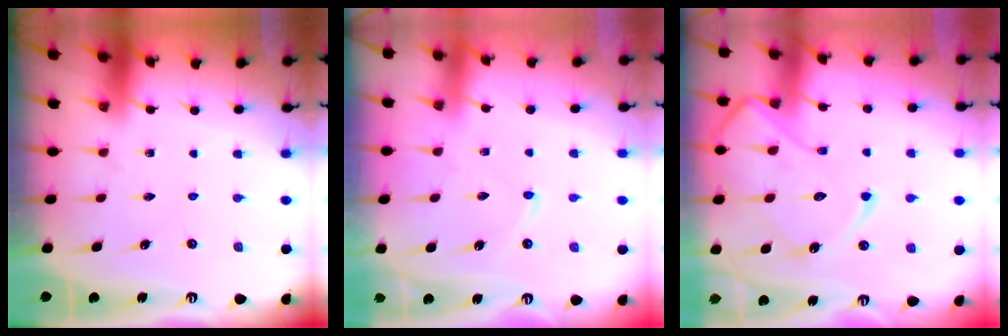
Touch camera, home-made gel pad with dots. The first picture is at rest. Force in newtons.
{"total": 4.0, "press": 4.0, "slide": 0.3}
{"total": 14.6, "press": 14.6, "slide": 1.5}